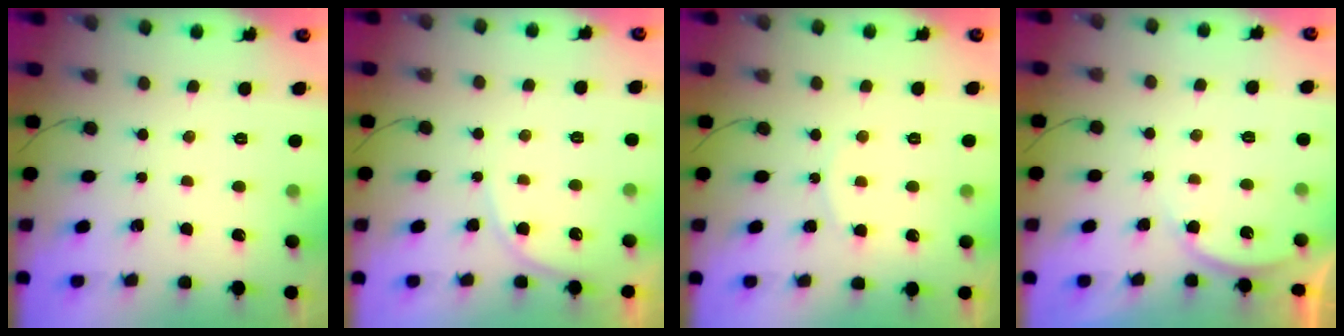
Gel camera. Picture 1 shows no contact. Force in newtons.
{"total": 6.1, "press": 6.1, "slide": 0.7}
{"total": 3.5, "press": 3.4, "slide": 0.5}
{"total": 3.2, "press": 3.1, "slide": 0.6}